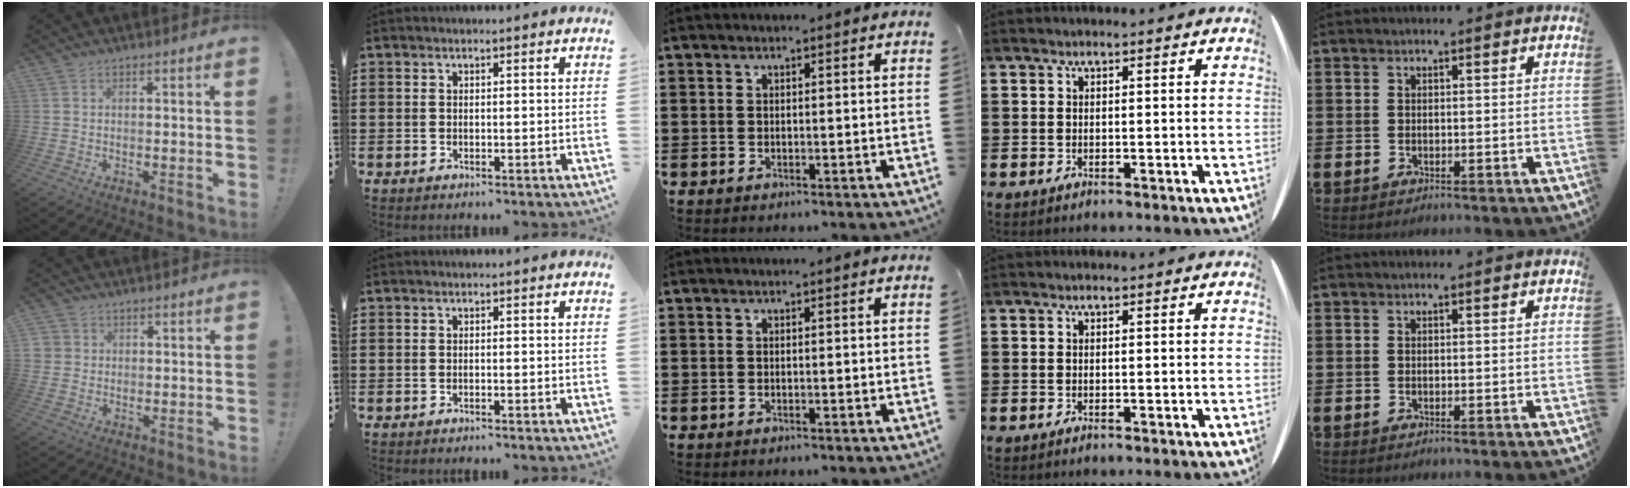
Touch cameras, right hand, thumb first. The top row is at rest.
{"thumb": {"total": 2.7, "force": [0.8, 2.5, 0.2], "torque": [-0.007, 0.001, 0.016]}}